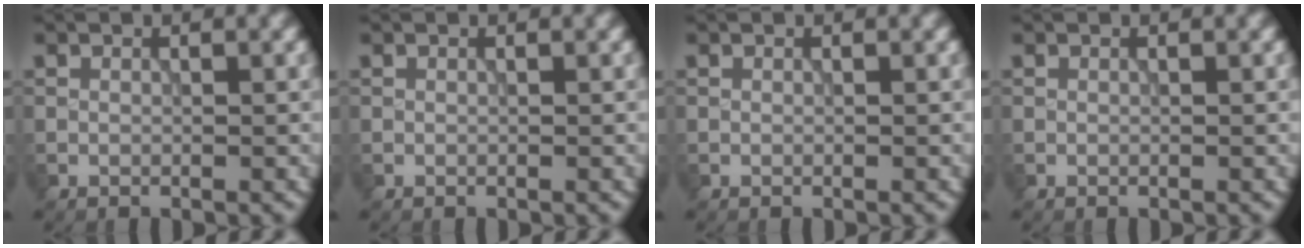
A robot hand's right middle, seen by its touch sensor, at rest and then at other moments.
{"total": 0.0}
{"total": 0.0}
{"total": 0.0}